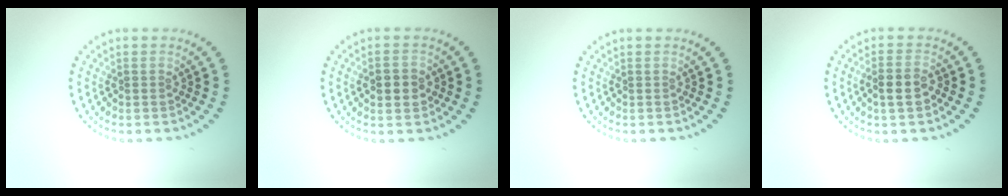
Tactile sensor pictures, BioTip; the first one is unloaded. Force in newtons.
{"total": 2.5, "press": 2.4, "slide": 0.2}
{"total": 0.0}
{"total": 2.4, "press": 2.3, "slide": 0.6}